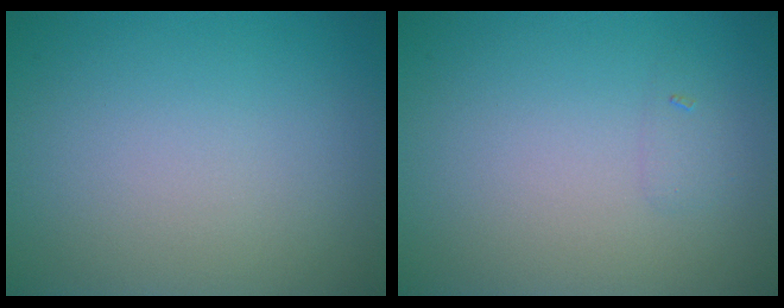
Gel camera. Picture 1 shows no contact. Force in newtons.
{"total": 0.6, "press": 0.6, "slide": 0.0}